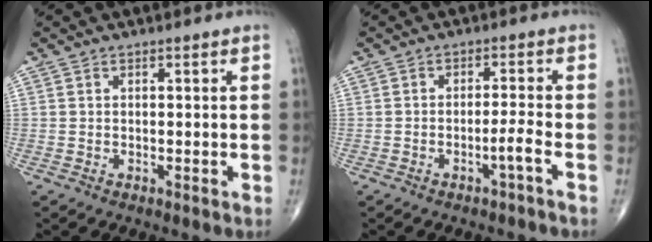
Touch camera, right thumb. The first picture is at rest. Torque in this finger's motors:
{"motor_torque": [3.23, 1.78, 0.24, -0.25, 0.01]}